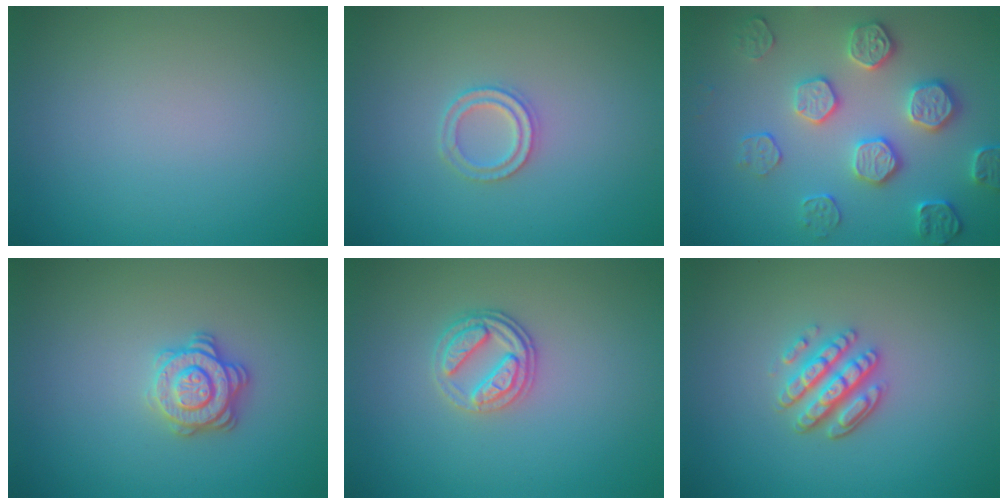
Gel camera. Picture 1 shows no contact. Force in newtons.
{"total": 2.0, "press": 1.9, "slide": 0.4}
{"total": 4.6, "press": 4.2, "slide": 1.7}
{"total": 2.9, "press": 2.8, "slide": 0.9}
{"total": 2.6, "press": 2.4, "slide": 1.0}
{"total": 3.7, "press": 3.1, "slide": 2.0}